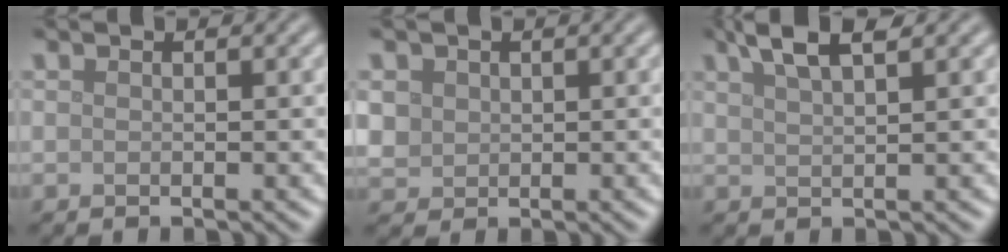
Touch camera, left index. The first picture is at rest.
{"total": 2.2, "force": [0.5, 2.0, 0.6], "torque": [-0.019, -0.002, 0.013]}
{"total": 3.5, "force": [2.4, 0.7, 2.3], "torque": [-0.033, 0.011, 0.043]}